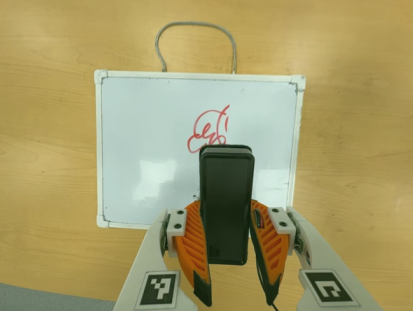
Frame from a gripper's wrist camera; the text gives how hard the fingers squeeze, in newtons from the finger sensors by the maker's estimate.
{"total": 10.8, "left": 7.4, "right": 14.1}